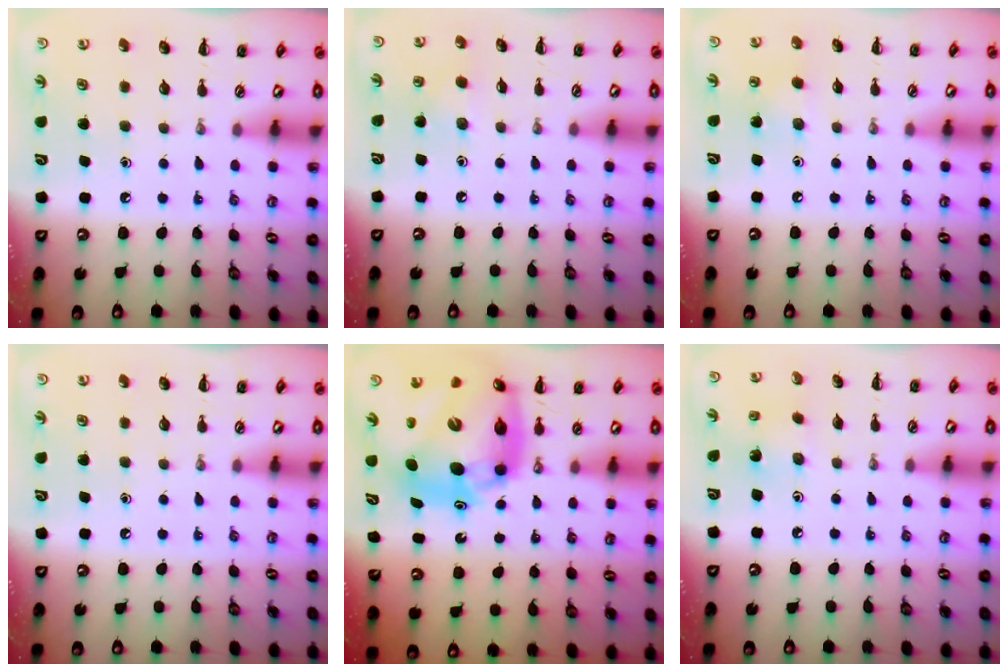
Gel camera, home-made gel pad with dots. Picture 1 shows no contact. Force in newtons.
{"total": 4.2, "press": 4.0, "slide": 1.3}
{"total": 6.3, "press": 6.1, "slide": 1.6}
{"total": 0.0}
{"total": 17.4, "press": 16.7, "slide": 4.9}
{"total": 1.5, "press": 1.4, "slide": 0.4}